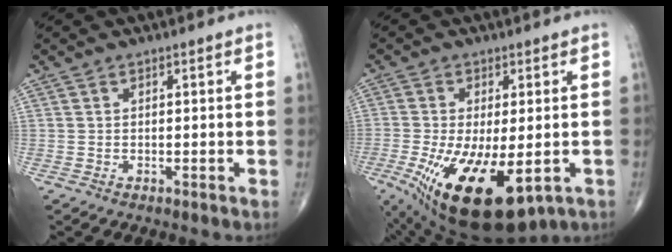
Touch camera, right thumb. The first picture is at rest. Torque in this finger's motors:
{"motor_torque": [0.14, 1.39, 1.09, 0.27, 0.61]}